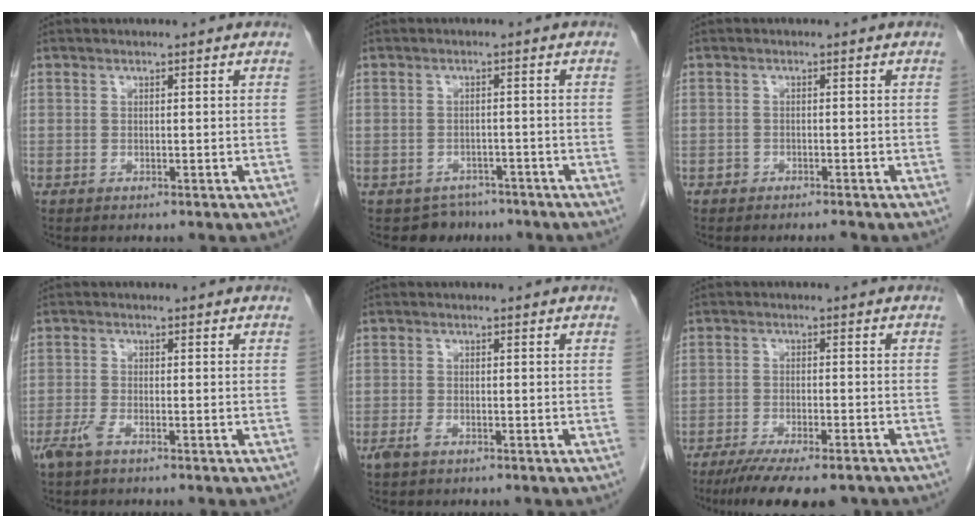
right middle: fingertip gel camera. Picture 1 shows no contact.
{"total": 4.0, "force": [-3.2, 2.4, -0.5], "torque": [0.011, 0.010, -0.047]}
{"total": 1.2, "force": [-1.1, 0.4, 0.3], "torque": [-0.007, -0.001, -0.018]}
{"total": 2.3, "force": [-1.6, 0.4, 1.7], "torque": [-0.041, -0.004, -0.036]}
{"total": 1.7, "force": [-1.0, 0.7, 1.1], "torque": [-0.027, -0.001, -0.018]}
{"total": 12.0, "force": [-9.5, 2.7, 6.8], "torque": [-0.101, -0.015, -0.141]}